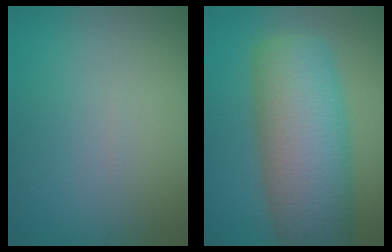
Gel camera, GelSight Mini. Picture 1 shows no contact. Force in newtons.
{"total": 12.1, "press": 12.1, "slide": 0.4}